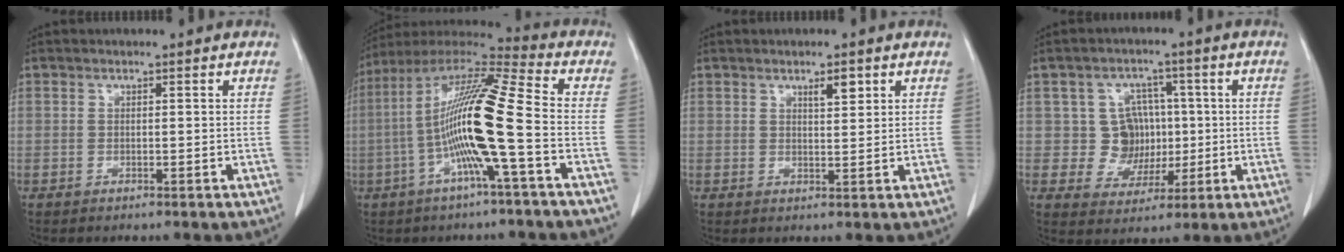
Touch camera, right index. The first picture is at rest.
{"total": 16.1, "force": [-3.1, -0.1, 15.8], "torque": [-0.302, 0.011, -0.072]}
{"total": 2.6, "force": [1.5, 0.7, 1.9], "torque": [-0.033, -0.003, 0.025]}
{"total": 7.0, "force": [0.5, 6.7, 2.2], "torque": [-0.026, 0.021, 0.017]}